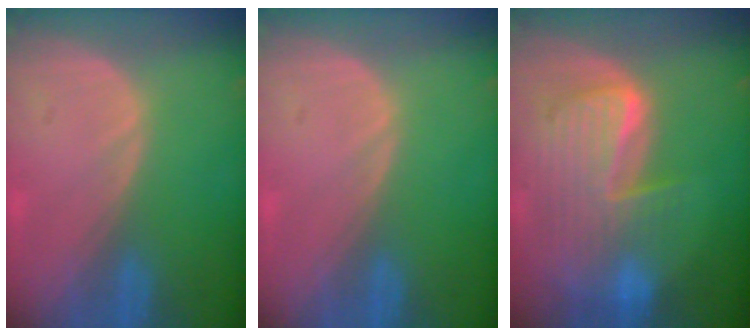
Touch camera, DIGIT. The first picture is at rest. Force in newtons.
{"total": 0.0}
{"total": 9.9, "press": 8.5, "slide": 5.1}